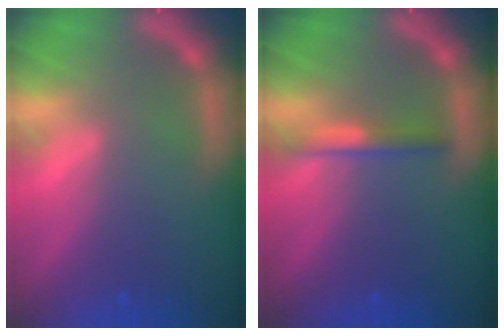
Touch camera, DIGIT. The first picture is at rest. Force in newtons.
{"total": 1.9}